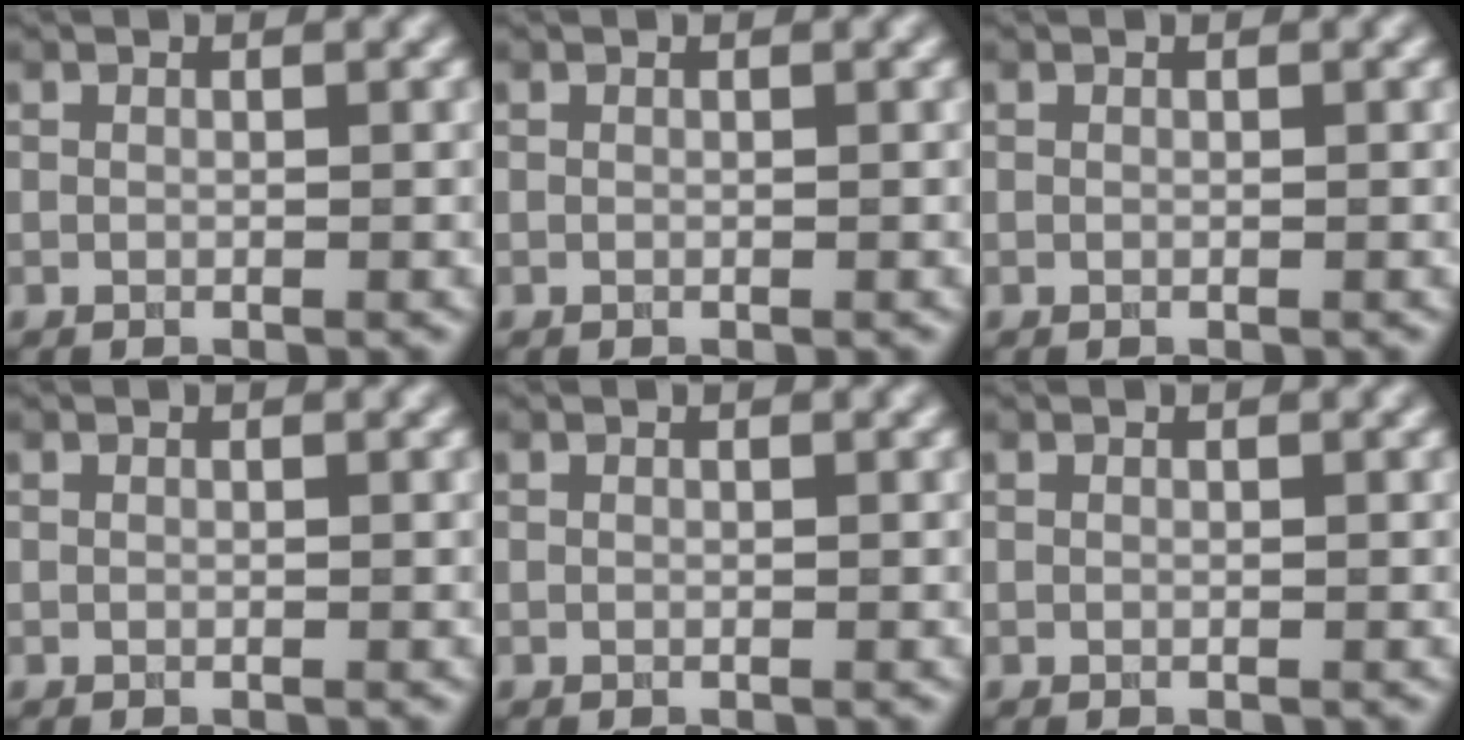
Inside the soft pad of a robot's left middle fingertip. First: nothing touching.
{"total": 0.0}
{"total": 0.0}
{"total": 0.0}
{"total": 0.0}
{"total": 0.0}